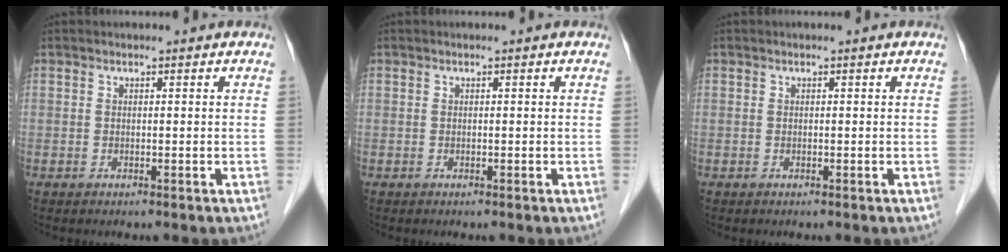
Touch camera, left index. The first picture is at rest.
{"total": 0.0}
{"total": 0.0}